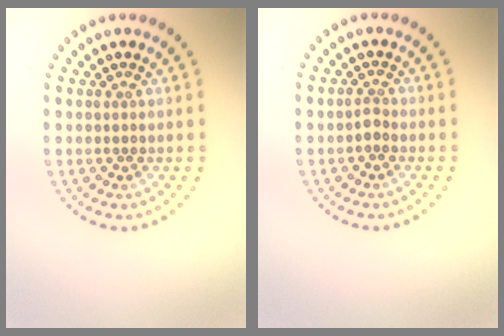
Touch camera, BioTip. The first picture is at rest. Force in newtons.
{"total": 0.9, "press": 0.6, "slide": 0.7}